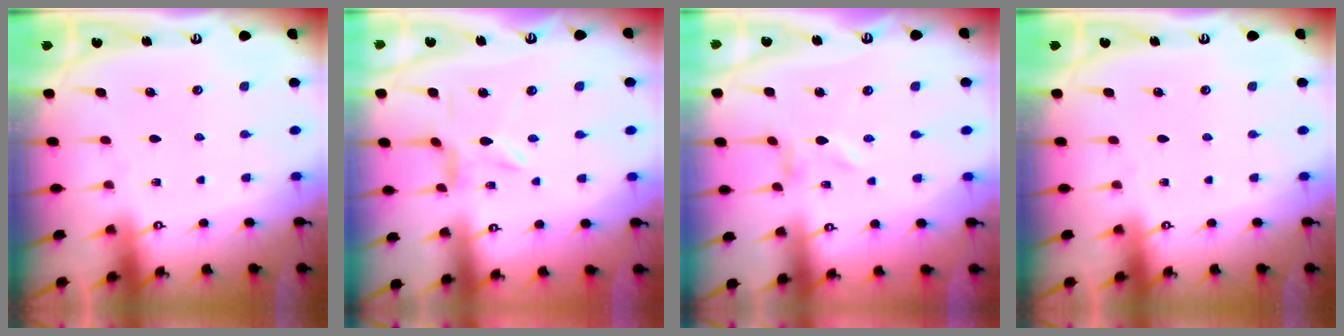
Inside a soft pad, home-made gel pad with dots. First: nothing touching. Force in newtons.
{"total": 2.7, "press": 2.7, "slide": 0.4}
{"total": 0.0}
{"total": 0.0}